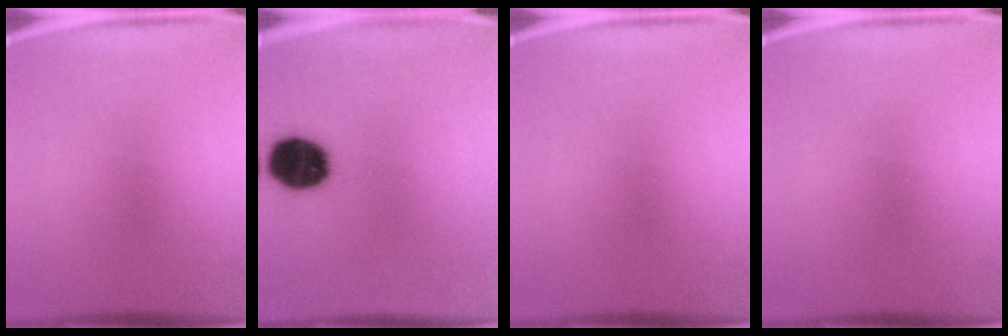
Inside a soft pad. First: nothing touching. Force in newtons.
{"total": 14.6}
{"total": 0.0}
{"total": 0.0}